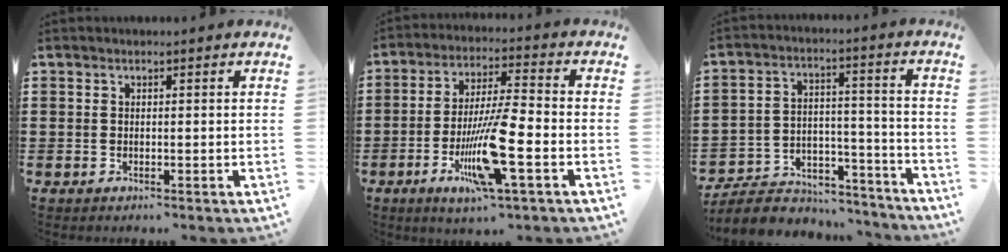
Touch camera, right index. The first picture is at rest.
{"total": 11.5, "force": [-4.0, 1.8, 10.6], "torque": [-0.213, -0.008, -0.076]}
{"total": 7.2, "force": [-6.6, 2.2, 1.6], "torque": [-0.041, 0.017, -0.132]}